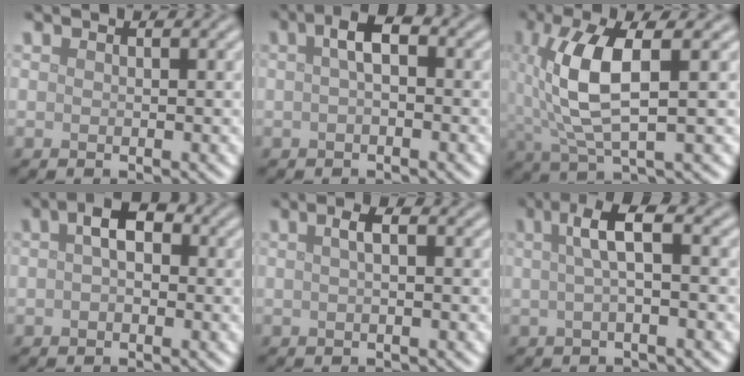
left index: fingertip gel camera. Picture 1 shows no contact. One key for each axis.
{"total": 2.5, "fx": 0.3, "fy": 0.9, "fz": 2.3, "tx": -0.041, "ty": 0.009, "tz": -0.001}
{"total": 7.4, "fx": 1.1, "fy": 2.5, "fz": 6.9, "tx": -0.154, "ty": 0.003, "tz": 0.023}
{"total": 2.8, "fx": 0.4, "fy": 1.6, "fz": 2.3, "tx": -0.036, "ty": 0.010, "tz": -0.002}
{"total": 1.4, "fx": 0.2, "fy": 0.4, "fz": 1.4, "tx": -0.024, "ty": 0.007, "tz": 0.002}
{"total": 3.6, "fx": 0.5, "fy": 0.8, "fz": 3.5, "tx": -0.061, "ty": 0.011, "tz": 0.006}